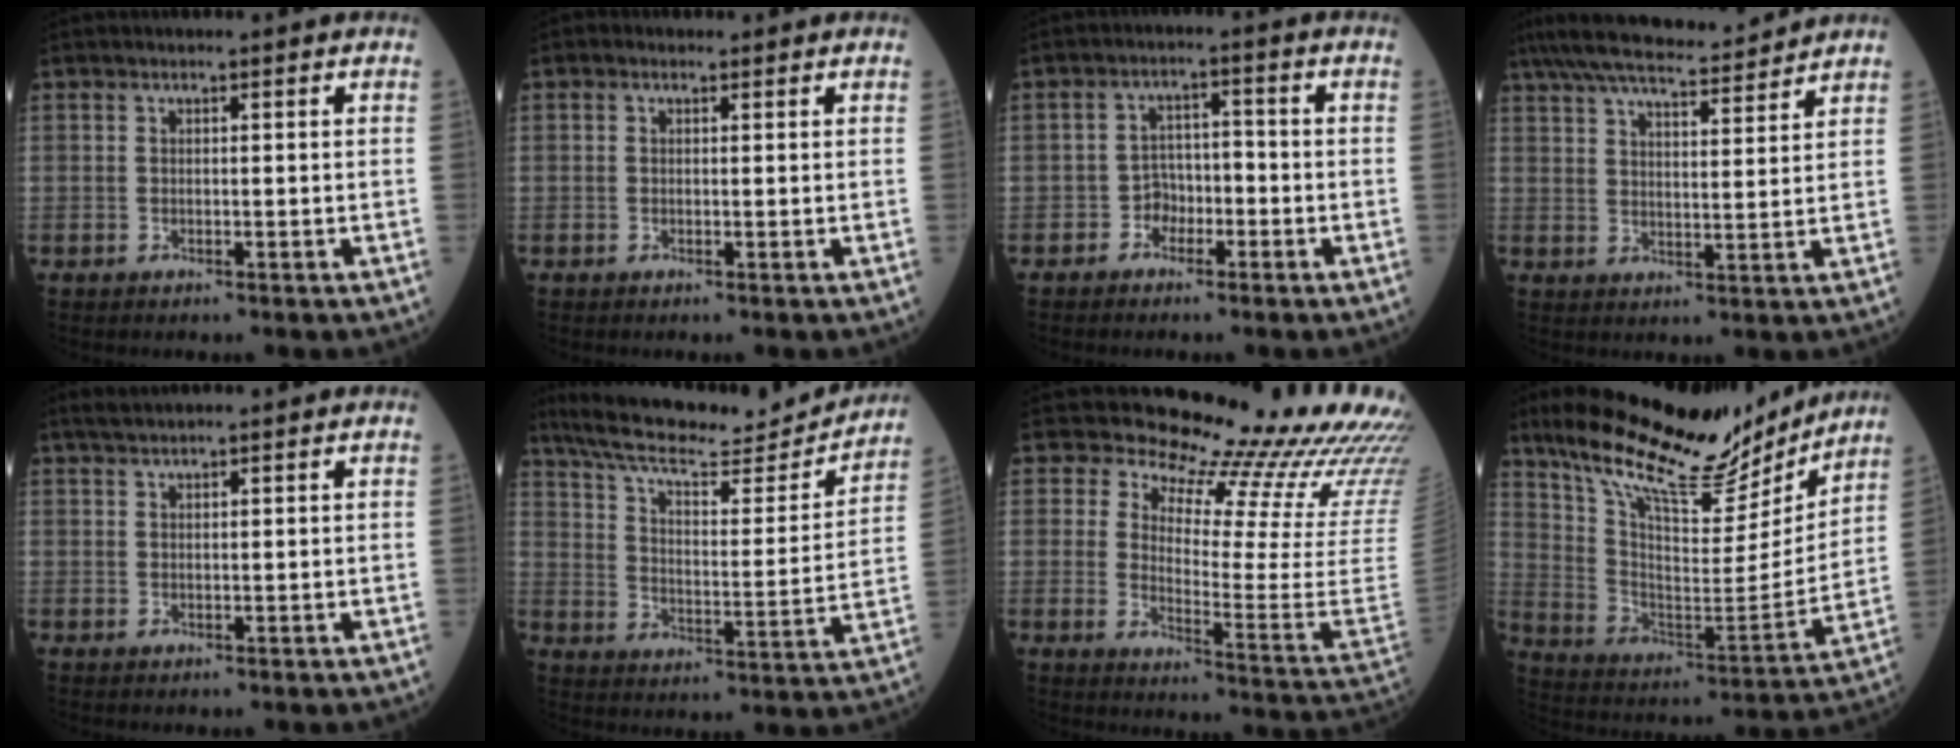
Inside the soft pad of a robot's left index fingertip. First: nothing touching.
{"total": 1.0, "force": [0.5, 0.8, 0.4], "torque": [-0.011, 0.006, 0.004]}
{"total": 3.3, "force": [-2.0, 2.2, 1.4], "torque": [-0.017, 0.006, -0.042]}
{"total": 14.4, "force": [13.1, 1.4, 5.9], "torque": [-0.109, 0.018, 0.205]}
{"total": 3.2, "force": [2.8, 0.4, 1.5], "torque": [-0.025, 0.021, 0.051]}
{"total": 21.6, "force": [19.6, 4.0, 8.1], "torque": [-0.130, -0.012, 0.277]}
{"total": 20.2, "force": [19.1, 0.7, 6.4], "torque": [-0.104, -0.141, 0.221]}
{"total": 23.3, "force": [19.7, 5.8, 10.9], "torque": [-0.192, -0.015, 0.308]}